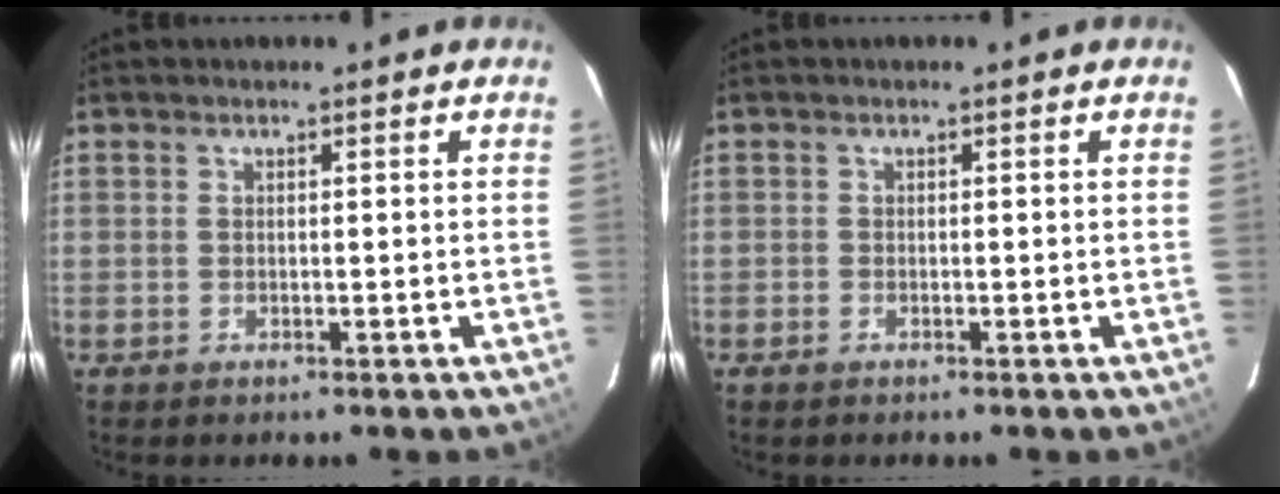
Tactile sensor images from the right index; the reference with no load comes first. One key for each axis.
{"total": 0.7, "fx": -0.6, "fy": 0.5, "fz": 0.1, "tx": -0.003, "ty": 0.000, "tz": -0.013}